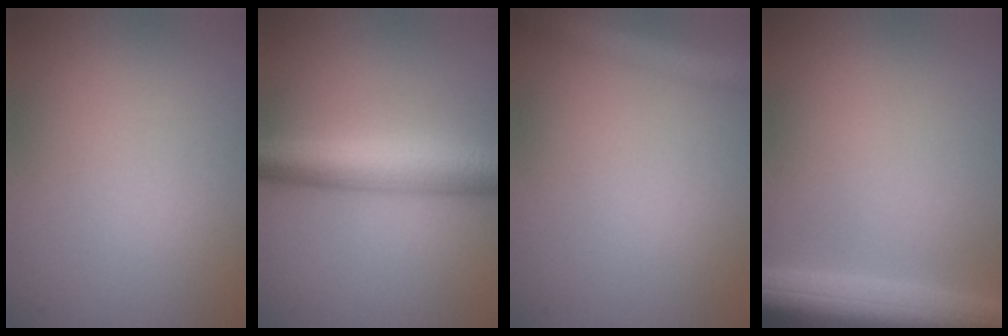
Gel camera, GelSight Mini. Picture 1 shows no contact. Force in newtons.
{"total": 5.7, "press": 5.7, "slide": 0.1}
{"total": 2.8, "press": 2.8, "slide": 0.2}
{"total": 8.9, "press": 8.9, "slide": 0.3}